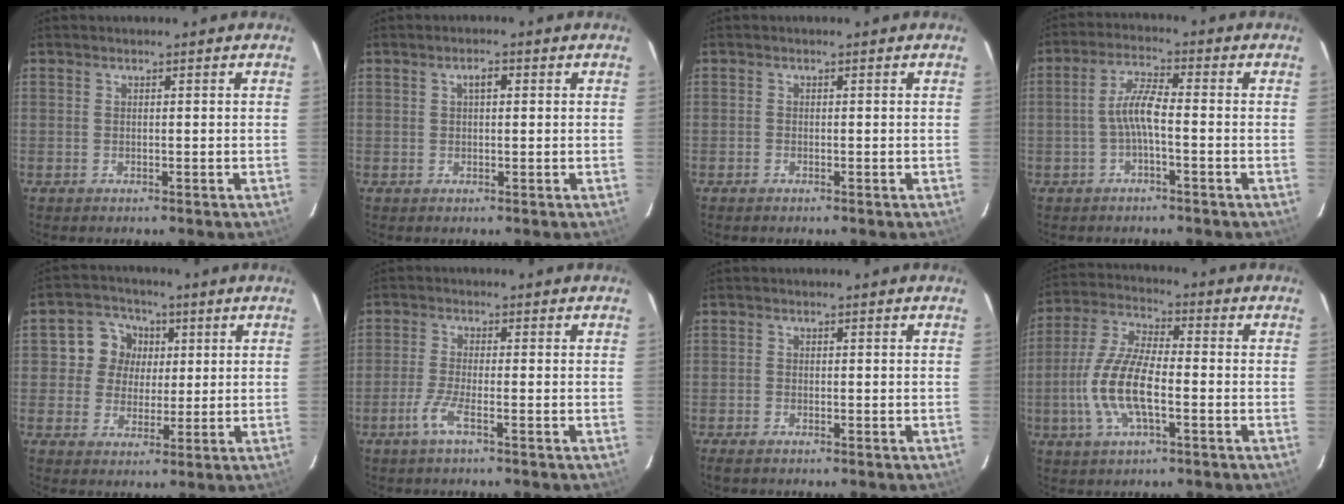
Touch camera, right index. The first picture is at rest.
{"total": 1.8, "force": [0.5, 0.9, 1.5], "torque": [-0.026, 0.009, 0.008]}
{"total": 0.5, "force": [-0.4, 0.3, 0.0], "torque": [-0.002, 0.000, -0.011]}
{"total": 4.9, "force": [-1.5, 0.8, 4.7], "torque": [-0.100, 0.012, -0.028]}
{"total": 7.3, "force": [1.3, 7.0, 1.8], "torque": [-0.037, 0.023, 0.019]}
{"total": 4.0, "force": [-2.3, 0.0, 3.2], "torque": [-0.080, -0.007, -0.048]}
{"total": 1.4, "force": [-1.1, 0.6, 0.6], "torque": [-0.018, -0.004, -0.025]}
{"total": 12.2, "force": [-3.3, 4.1, 11.0], "torque": [-0.237, 0.000, -0.068]}